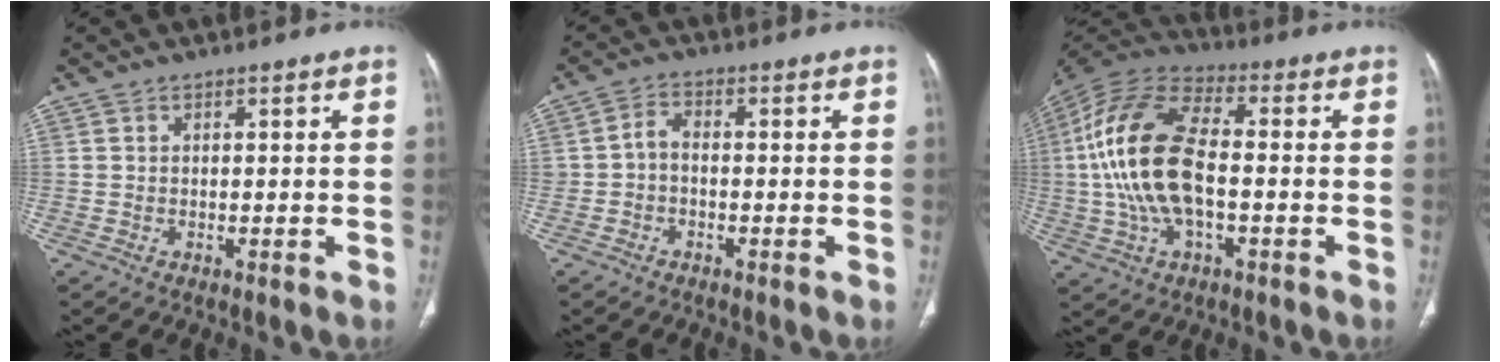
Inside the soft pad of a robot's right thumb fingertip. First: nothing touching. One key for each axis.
{"total": 2.8, "fx": -0.7, "fy": 1.9, "fz": 2.0, "tx": -0.028, "ty": 0.018, "tz": -0.021}
{"total": 19.0, "fx": -0.8, "fy": 9.5, "fz": 16.5, "tx": -0.342, "ty": 0.026, "tz": -0.018}